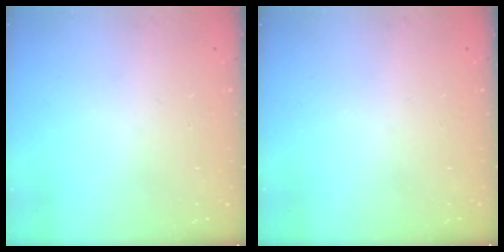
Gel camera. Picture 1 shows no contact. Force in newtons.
{"total": 0.0}